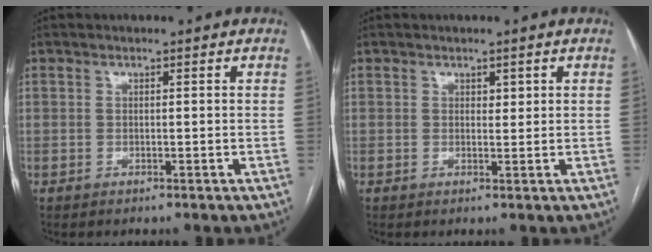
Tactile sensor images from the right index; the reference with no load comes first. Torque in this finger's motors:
{"motor_torque": [0.15, 0.06, -0.01, 0.00]}